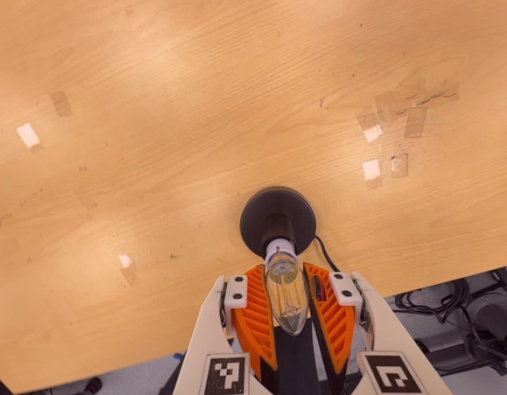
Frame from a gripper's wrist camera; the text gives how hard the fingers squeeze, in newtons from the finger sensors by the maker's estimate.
{"total": 12.6, "left": 12.2, "right": 13.0}